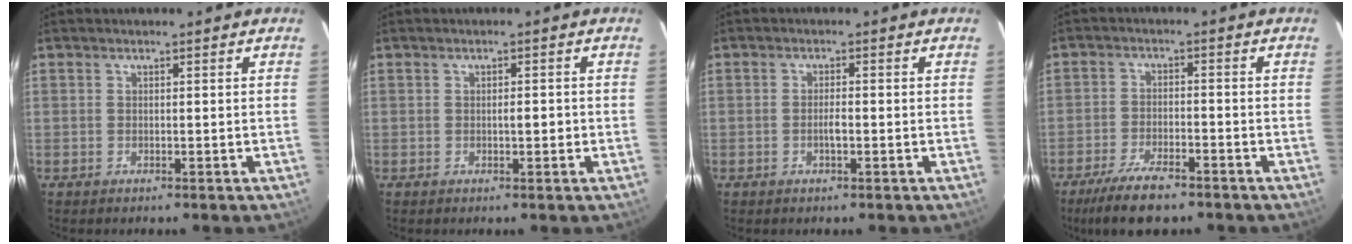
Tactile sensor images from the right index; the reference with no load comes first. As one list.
[{"total": 1.5, "force": [-0.2, 0.5, 1.4], "torque": [-0.022, 0.002, -0.003]}, {"total": 2.2, "force": [-0.6, 0.4, 2.1], "torque": [-0.041, 0.001, -0.010]}, {"total": 8.2, "force": [-6.3, 2.1, 4.8], "torque": [-0.091, -0.016, -0.112]}]